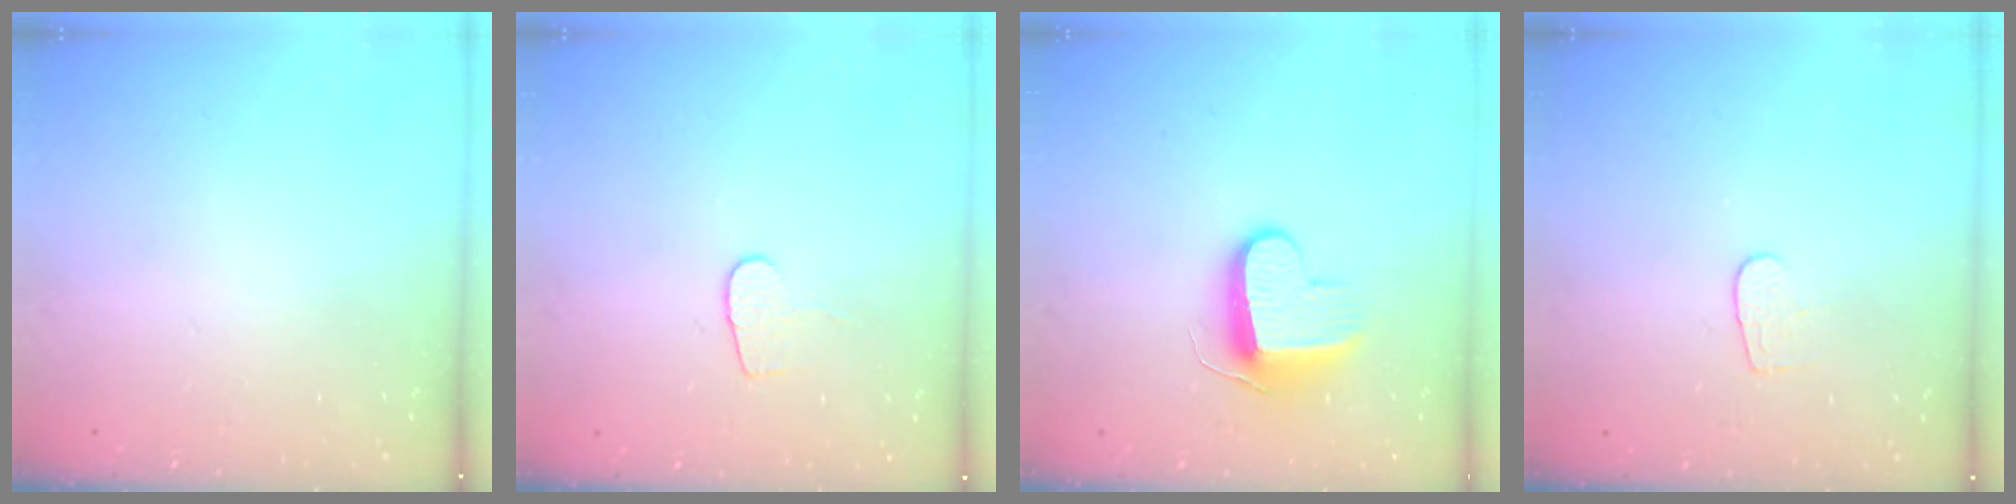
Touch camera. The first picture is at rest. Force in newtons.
{"total": 5.4, "press": 5.4, "slide": 0.6}
{"total": 9.3, "press": 9.3, "slide": 0.4}
{"total": 4.6, "press": 4.6, "slide": 0.2}